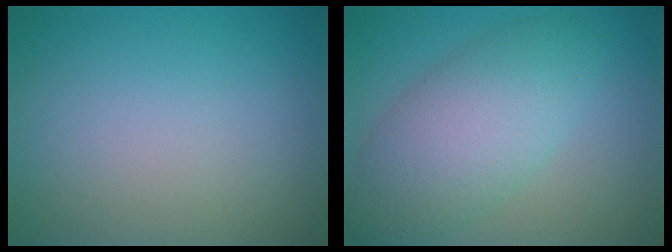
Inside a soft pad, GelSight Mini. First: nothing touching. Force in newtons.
{"total": 6.7, "press": 6.7, "slide": 0.5}